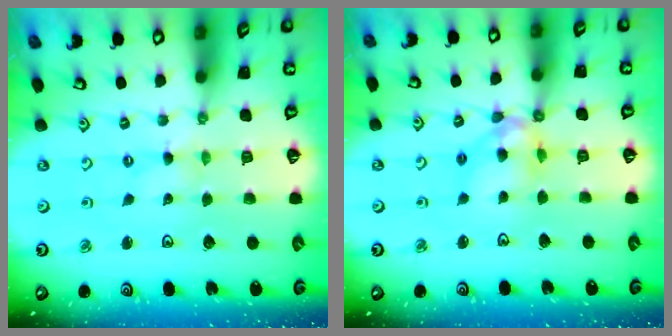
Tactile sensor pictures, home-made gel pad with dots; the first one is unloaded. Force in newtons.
{"total": 11.3, "press": 11.2, "slide": 1.2}